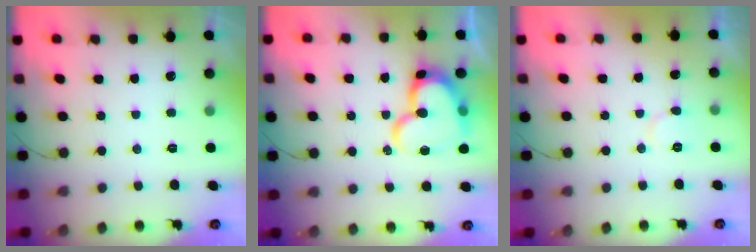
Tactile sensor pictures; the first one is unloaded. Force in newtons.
{"total": 17.5, "press": 17.4, "slide": 2.0}
{"total": 4.8, "press": 4.8, "slide": 0.6}